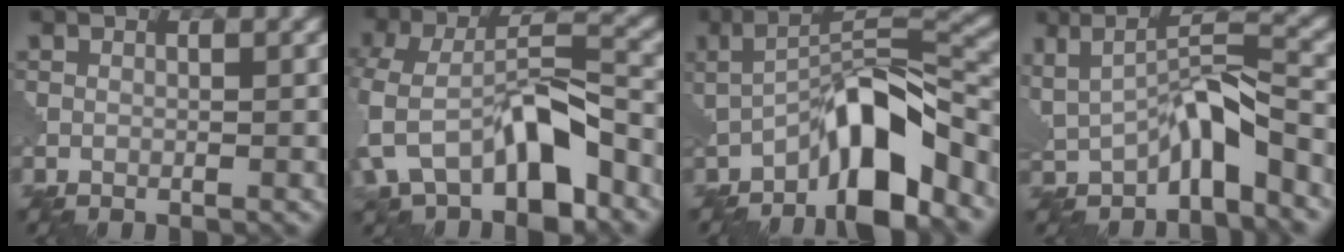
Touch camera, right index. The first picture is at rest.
{"total": 8.6, "force": [-4.0, 4.3, 6.3], "torque": [-0.123, 0.008, -0.081]}
{"total": 8.6, "force": [-4.4, 2.2, 7.0], "torque": [-0.109, 0.017, -0.081]}
{"total": 5.3, "force": [-1.6, 1.4, 4.9], "torque": [-0.080, 0.005, -0.031]}